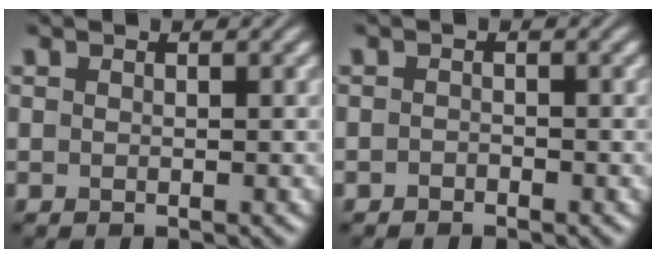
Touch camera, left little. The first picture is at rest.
{"total": 0.6, "force": [-0.6, 0.2, 0.2], "torque": [-0.002, 0.000, -0.011]}